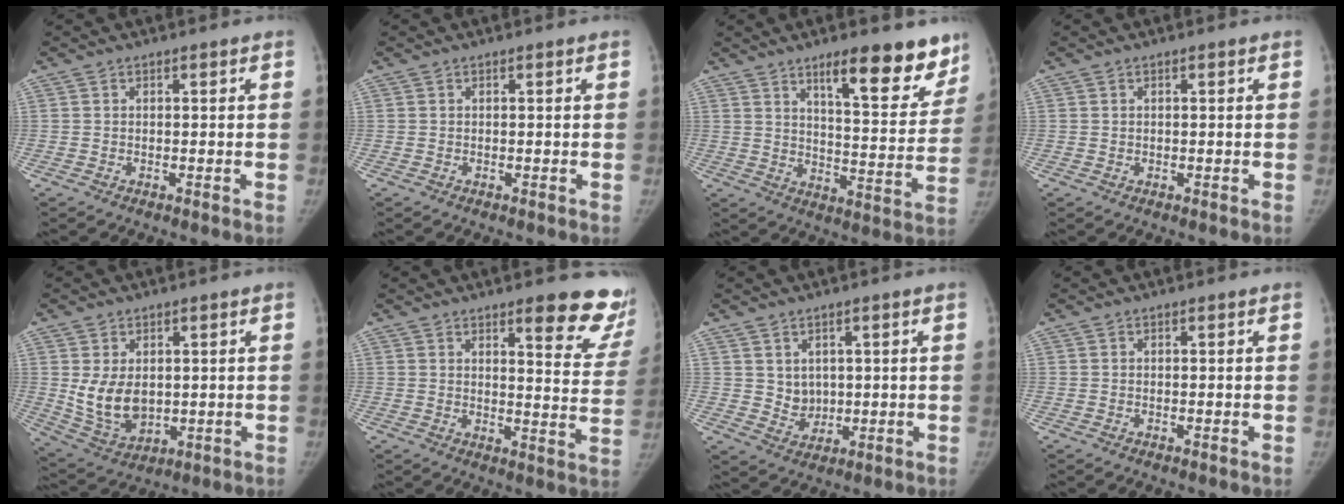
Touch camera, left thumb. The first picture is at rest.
{"total": 0.0}
{"total": 16.1, "force": [10.8, 4.6, 11.0], "torque": [-0.099, -0.071, 0.158]}
{"total": 0.0}
{"total": 9.2, "force": [0.8, 6.4, 6.5], "torque": [-0.097, -0.017, 0.039]}
{"total": 13.8, "force": [10.0, 3.4, 8.8], "torque": [-0.063, -0.068, 0.110]}
{"total": 4.2, "force": [1.2, 3.7, 1.7], "torque": [-0.008, -0.013, 0.033]}
{"total": 0.0}